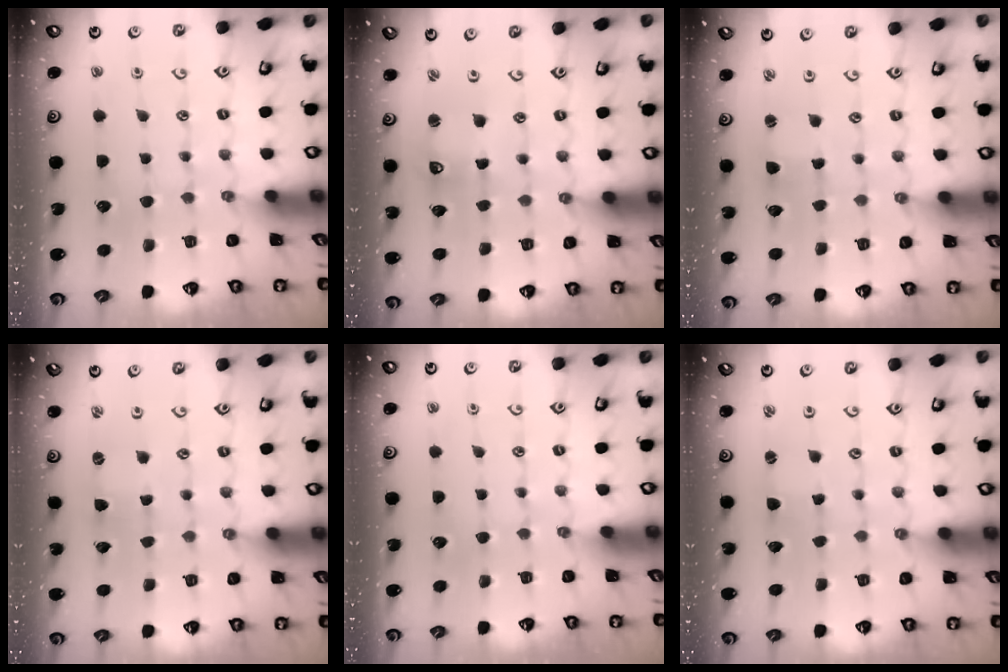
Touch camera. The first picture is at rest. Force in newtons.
{"total": 2.6, "press": 2.6, "slide": 0.2}
{"total": 1.5, "press": 1.5, "slide": 0.3}
{"total": 0.7, "press": 0.7, "slide": 0.3}
{"total": 0.0}
{"total": 1.5, "press": 1.5, "slide": 0.3}